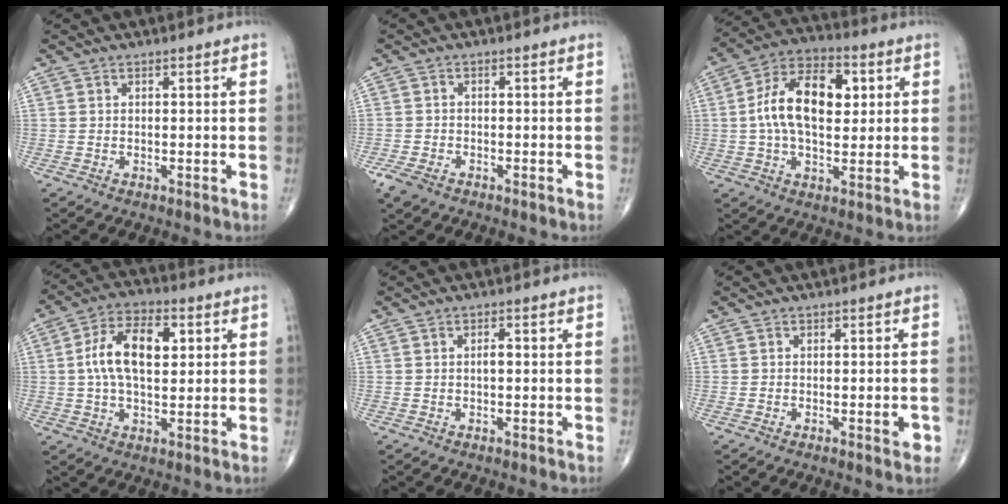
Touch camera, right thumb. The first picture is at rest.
{"total": 3.7, "force": [-2.4, 2.0, 2.0], "torque": [-0.049, 0.000, -0.042]}
{"total": 15.1, "force": [2.2, 8.6, 12.2], "torque": [-0.199, 0.017, 0.030]}
{"total": 12.3, "force": [2.1, 6.6, 10.2], "torque": [-0.177, 0.014, 0.032]}
{"total": 1.3, "force": [0.0, 0.6, 1.1], "torque": [-0.020, 0.001, -0.002]}
{"total": 2.5, "force": [-0.8, 0.8, 2.2], "torque": [-0.024, 0.000, -0.011]}